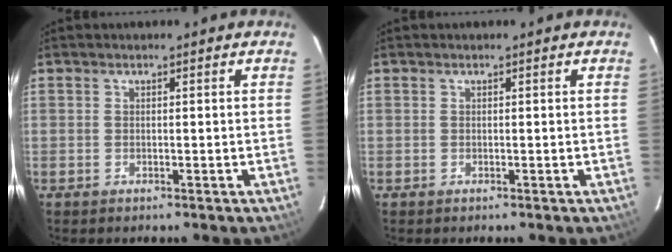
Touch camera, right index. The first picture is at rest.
{"total": 0.0}